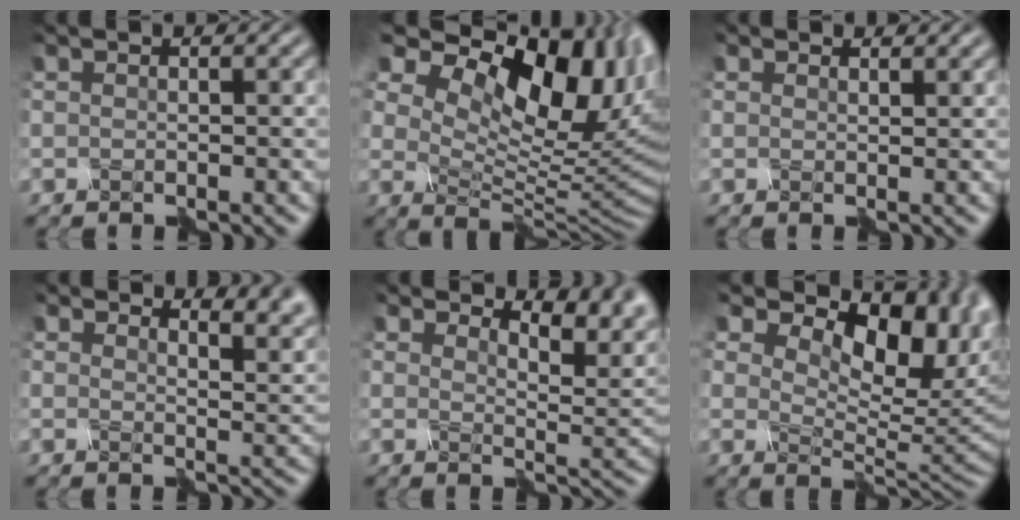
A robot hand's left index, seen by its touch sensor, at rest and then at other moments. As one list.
[{"total": 14.5, "force": [7.1, 7.5, 10.2], "torque": [-0.175, 0.023, 0.122]}, {"total": 1.1, "force": [1.0, 0.5, 0.0], "torque": [-0.007, -0.003, 0.015]}, {"total": 4.6, "force": [3.9, 1.5, 2.0], "torque": [-0.029, -0.001, 0.041]}, {"total": 5.4, "force": [3.9, 1.9, 3.1], "torque": [-0.046, 0.001, 0.056]}, {"total": 12.0, "force": [5.6, 6.5, 8.4], "torque": [-0.117, 0.017, 0.073]}]